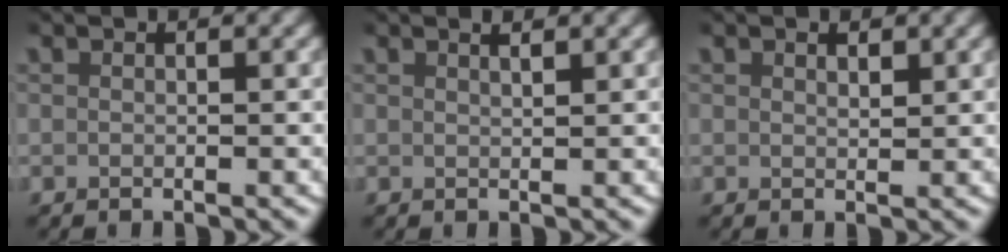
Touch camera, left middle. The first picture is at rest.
{"total": 1.5, "force": [1.1, 0.2, 1.0], "torque": [-0.010, 0.004, 0.016]}
{"total": 1.1, "force": [0.7, 0.3, 0.7], "torque": [-0.006, -0.004, 0.014]}